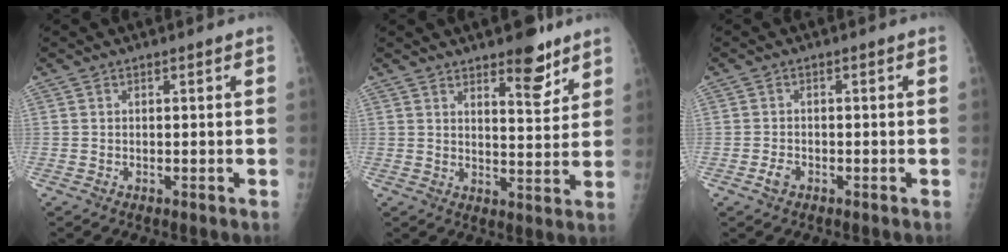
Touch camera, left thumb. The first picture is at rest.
{"total": 7.6, "force": [5.3, 2.6, 4.8], "torque": [-0.047, -0.038, 0.075]}
{"total": 1.8, "force": [-1.1, 1.2, 0.9], "torque": [-0.017, 0.004, -0.019]}